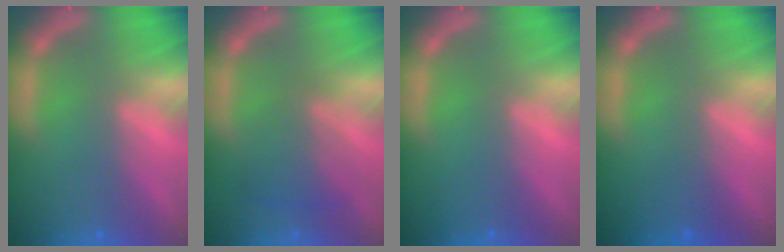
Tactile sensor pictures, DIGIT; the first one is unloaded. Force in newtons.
{"total": 3.5}
{"total": 0.0}
{"total": 0.9}